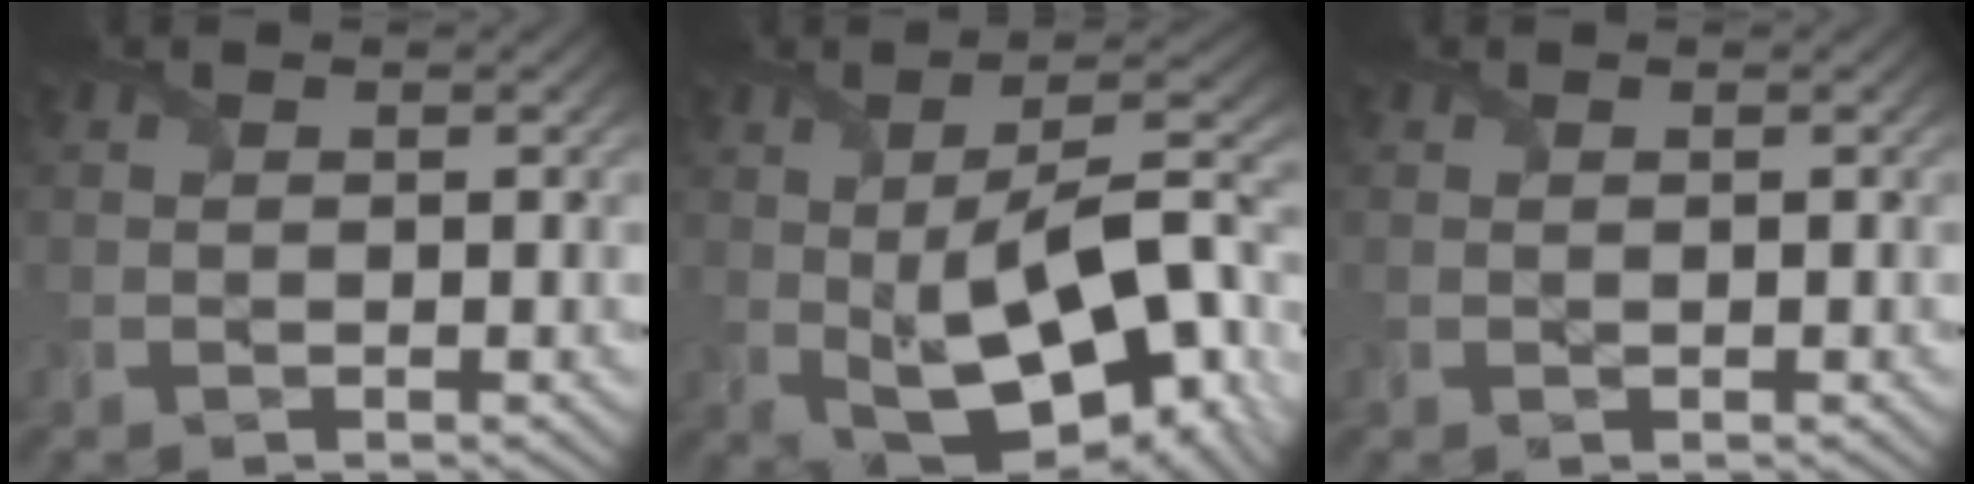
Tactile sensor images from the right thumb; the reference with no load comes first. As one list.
[{"total": 17.3, "force": [-2.0, 7.8, 15.3], "torque": [-0.232, 0.003, -0.026]}, {"total": 0.0}]